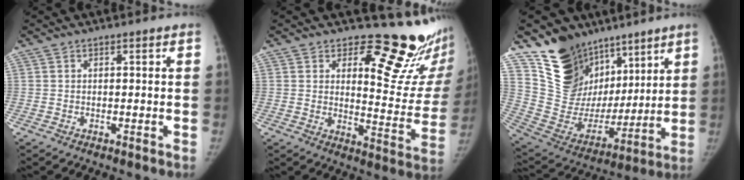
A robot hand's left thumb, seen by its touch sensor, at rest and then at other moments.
{"total": 18.4, "force": [14.2, 6.9, 9.4], "torque": [-0.060, -0.137, 0.173]}
{"total": 23.7, "force": [14.6, 15.8, 9.7], "torque": [-0.107, -0.055, 0.267]}